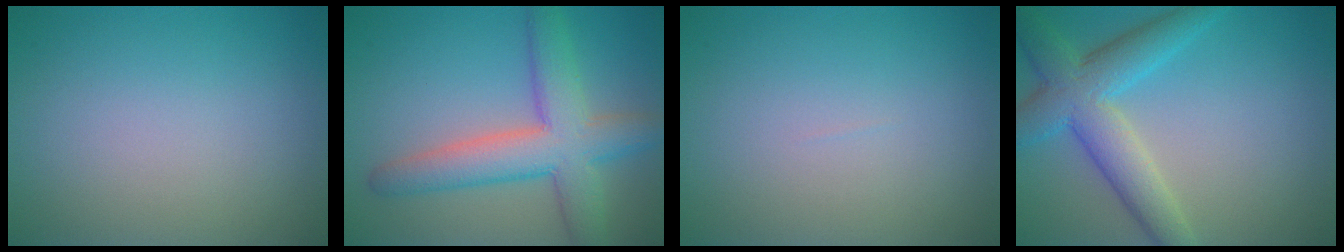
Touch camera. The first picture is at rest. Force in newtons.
{"total": 7.0, "press": 7.0, "slide": 0.4}
{"total": 0.0}
{"total": 6.2, "press": 6.2, "slide": 0.2}